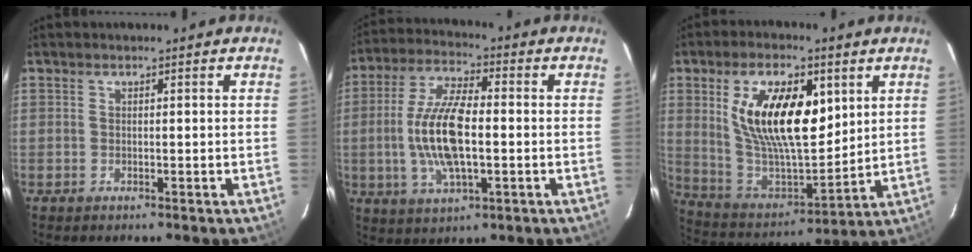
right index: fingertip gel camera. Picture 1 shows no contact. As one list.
[{"total": 13.4, "force": [-1.5, 4.8, 12.4], "torque": [-0.254, 0.004, -0.026]}, {"total": 19.6, "force": [6.3, 9.0, 16.2], "torque": [-0.301, 0.000, 0.125]}]